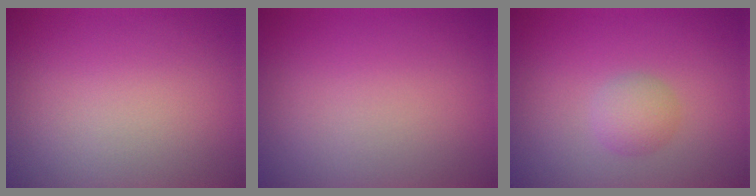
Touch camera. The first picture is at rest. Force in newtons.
{"total": 0.0}
{"total": 2.0, "press": 2.0, "slide": 0.0}